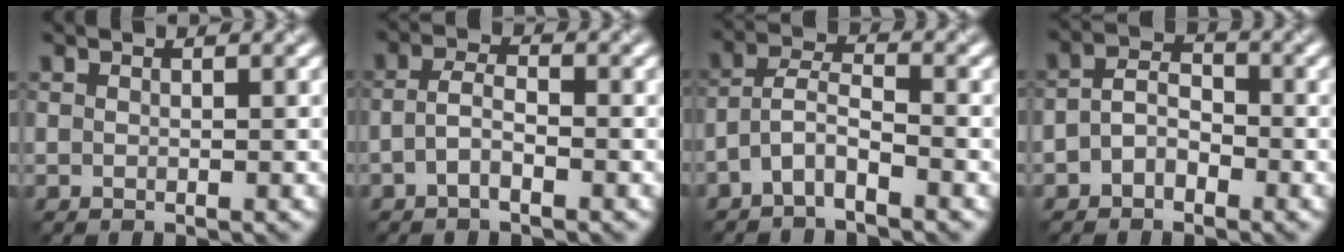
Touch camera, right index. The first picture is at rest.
{"total": 2.1, "force": [-1.0, 0.7, 1.7], "torque": [-0.037, 0.006, -0.025]}
{"total": 2.9, "force": [-1.9, 0.8, 2.0], "torque": [-0.045, 0.009, -0.048]}
{"total": 2.6, "force": [-1.2, 1.7, 1.6], "torque": [-0.032, 0.008, -0.030]}